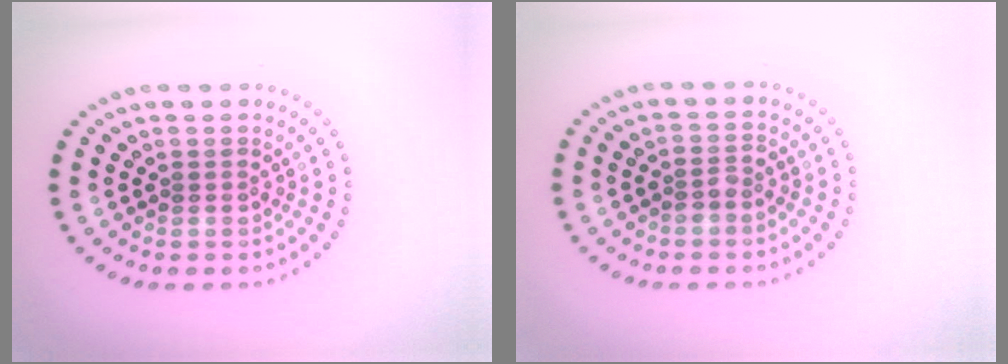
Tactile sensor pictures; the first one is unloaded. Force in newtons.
{"total": 1.4, "press": 1.2, "slide": 0.6}